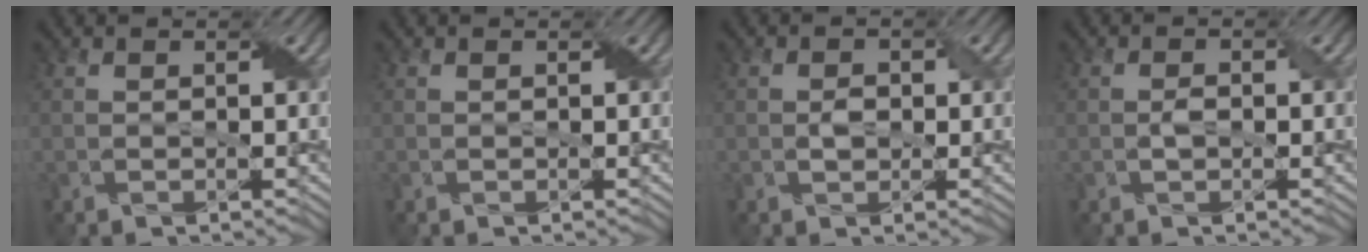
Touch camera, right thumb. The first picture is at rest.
{"total": 0.0}
{"total": 1.5, "force": [-0.2, 1.1, 1.0], "torque": [-0.022, -0.002, -0.003]}
{"total": 1.3, "force": [-0.3, 0.7, 1.0], "torque": [-0.018, 0.003, -0.004]}